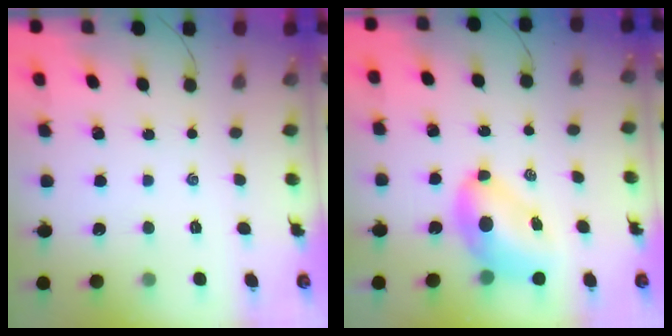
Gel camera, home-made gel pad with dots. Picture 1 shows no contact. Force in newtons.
{"total": 7.3, "press": 7.3, "slide": 1.1}